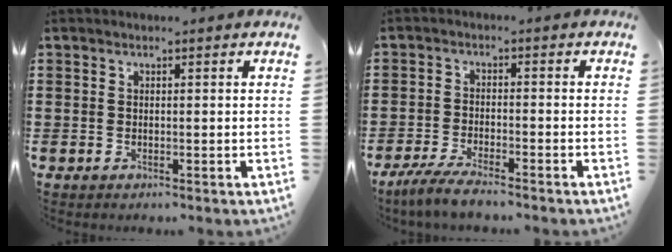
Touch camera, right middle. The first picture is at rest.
{"total": 4.4, "force": [-4.0, 0.4, 1.9], "torque": [-0.045, -0.006, -0.079]}